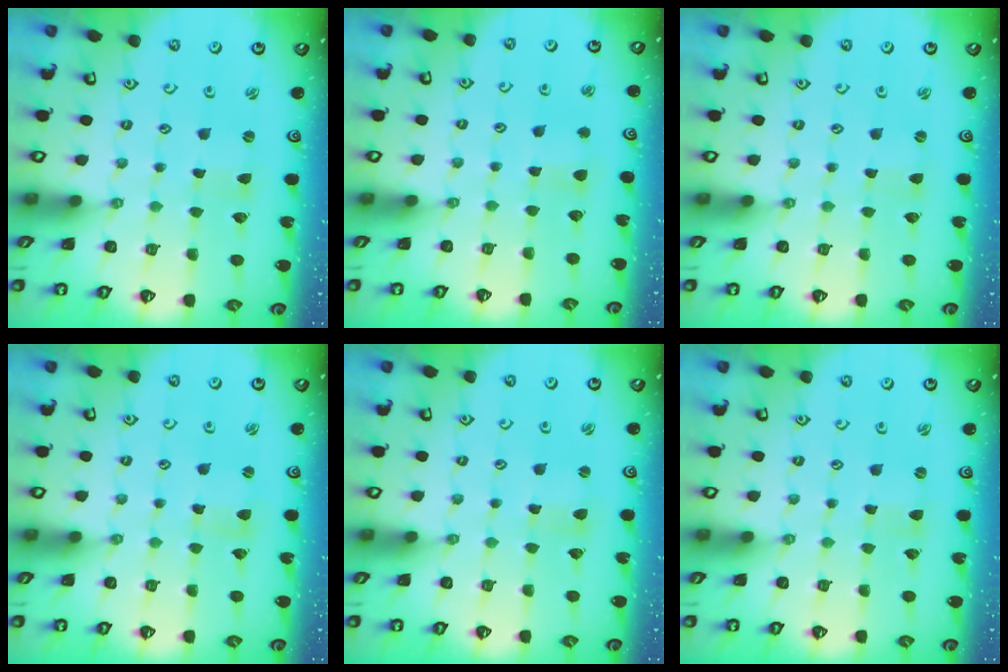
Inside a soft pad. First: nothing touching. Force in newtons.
{"total": 3.8, "press": 3.8, "slide": 0.4}
{"total": 0.0}
{"total": 1.3, "press": 1.3, "slide": 0.1}
{"total": 1.6, "press": 1.5, "slide": 0.4}
{"total": 0.0}